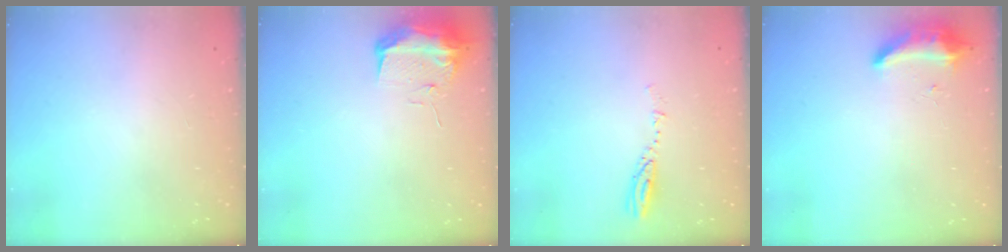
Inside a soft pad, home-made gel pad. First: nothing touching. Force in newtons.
{"total": 9.2, "press": 9.2, "slide": 1.1}
{"total": 3.7, "press": 3.7, "slide": 0.1}
{"total": 8.9, "press": 8.7, "slide": 1.7}